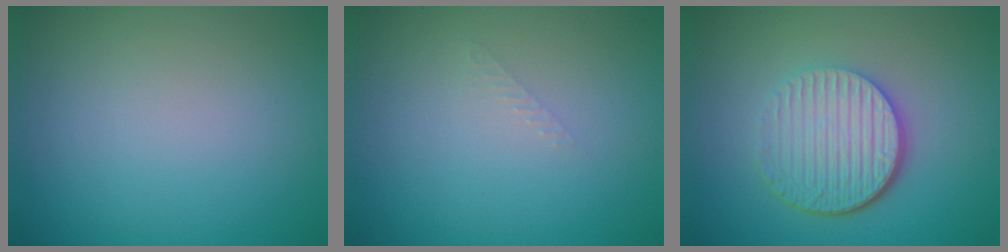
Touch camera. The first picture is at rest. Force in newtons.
{"total": 0.8, "press": 0.7, "slide": 0.2}
{"total": 5.8, "press": 4.1, "slide": 4.2}